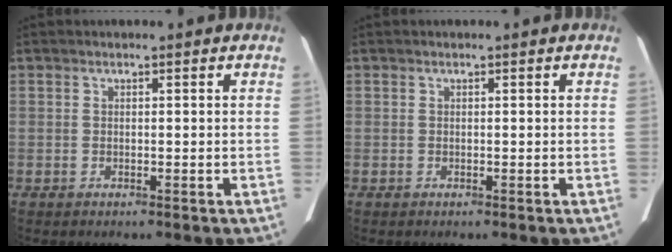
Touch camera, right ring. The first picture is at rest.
{"total": 0.0}